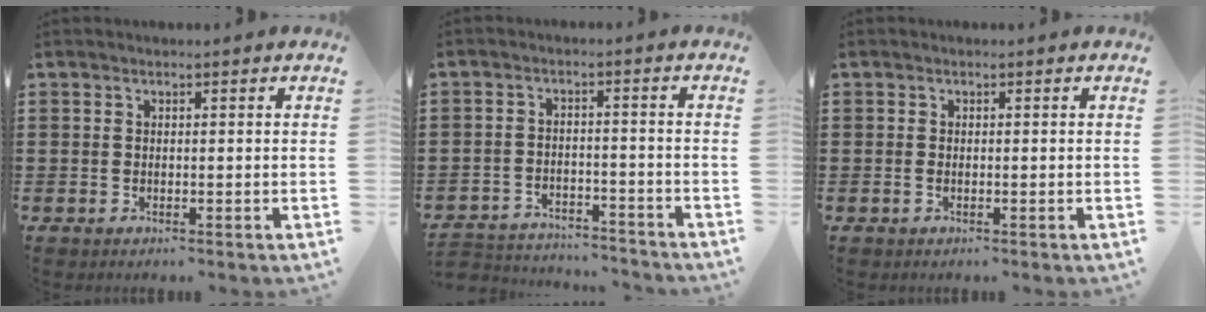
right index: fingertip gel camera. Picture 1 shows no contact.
{"total": 4.0, "force": [-3.9, 0.4, 0.3], "torque": [-0.018, -0.001, -0.084]}
{"total": 0.5, "force": [-0.3, -0.1, 0.5], "torque": [-0.012, -0.008, -0.002]}